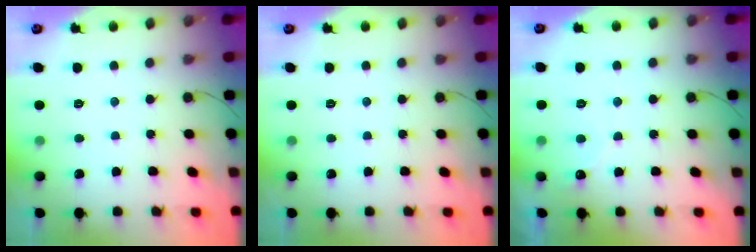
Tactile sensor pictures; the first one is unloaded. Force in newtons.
{"total": 0.0}
{"total": 2.5, "press": 2.5, "slide": 0.1}